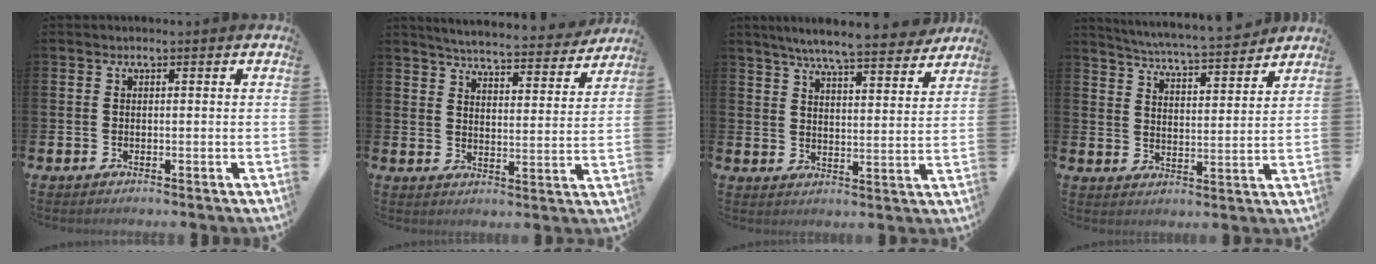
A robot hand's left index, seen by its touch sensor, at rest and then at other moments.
{"total": 5.2, "force": [5.1, 0.2, 1.1], "torque": [-0.038, -0.039, 0.085]}
{"total": 7.4, "force": [7.0, 0.3, 2.4], "torque": [-0.058, -0.044, 0.121]}
{"total": 5.8, "force": [5.7, -0.2, 1.1], "torque": [-0.048, -0.043, 0.100]}